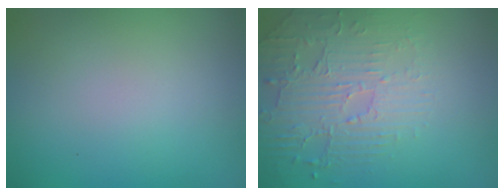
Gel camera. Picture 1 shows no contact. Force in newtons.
{"total": 2.8, "press": 2.5, "slide": 1.4}